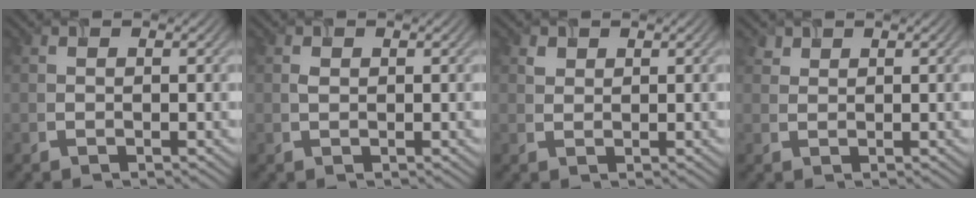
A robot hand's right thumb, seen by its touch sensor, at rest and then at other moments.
{"total": 0.6, "force": [0.2, 0.4, 0.4], "torque": [-0.011, 0.000, 0.003]}
{"total": 1.1, "force": [0.8, 0.8, 0.3], "torque": [-0.007, -0.001, 0.015]}
{"total": 1.1, "force": [0.9, 0.6, 0.2], "torque": [-0.006, 0.000, 0.019]}